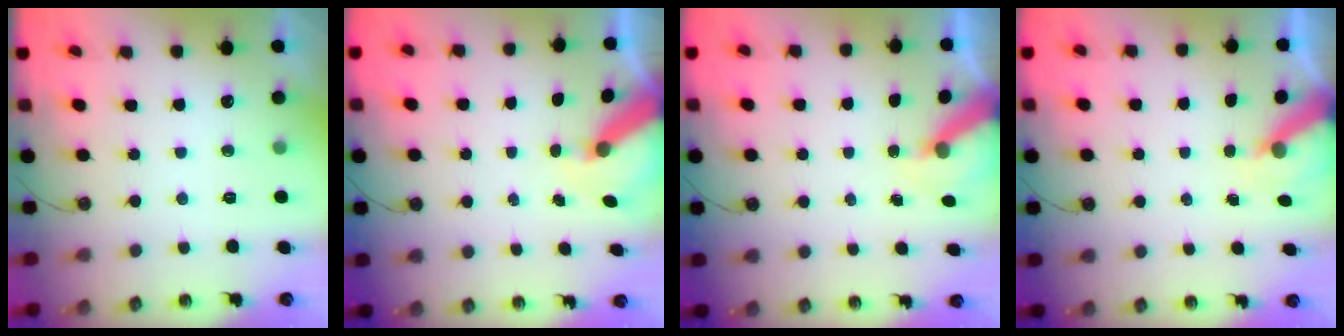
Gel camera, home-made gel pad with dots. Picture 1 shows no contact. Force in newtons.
{"total": 6.9, "press": 6.9, "slide": 0.9}
{"total": 5.4, "press": 5.4, "slide": 0.5}
{"total": 5.6, "press": 5.5, "slide": 0.5}